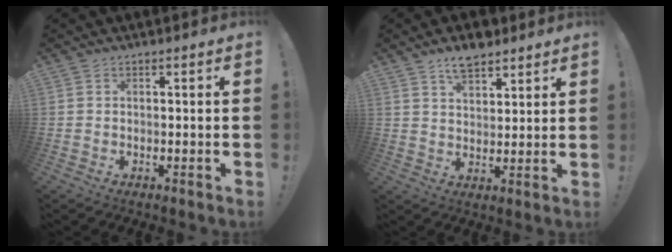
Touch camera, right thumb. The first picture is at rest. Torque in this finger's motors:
{"motor_torque": [-0.48, 0.71, 0.24, 0.12, 0.01]}